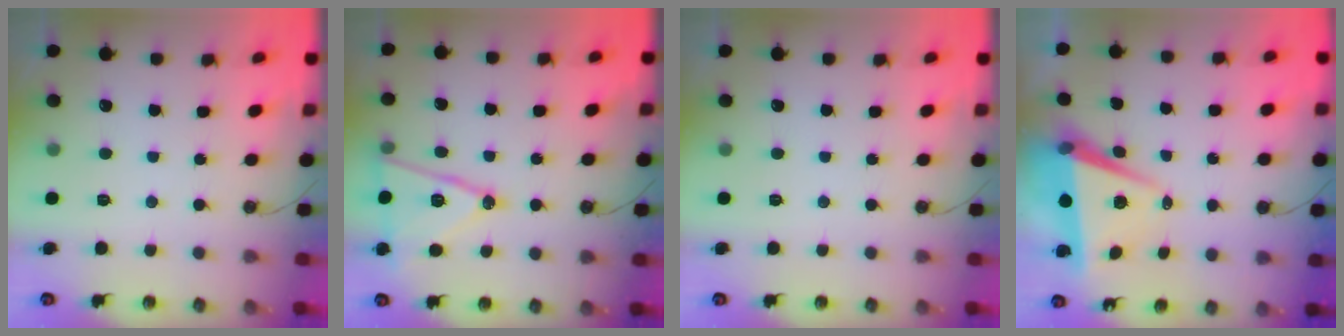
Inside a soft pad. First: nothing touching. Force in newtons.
{"total": 14.6, "press": 14.2, "slide": 3.4}
{"total": 0.0}
{"total": 7.3, "press": 6.1, "slide": 4.1}